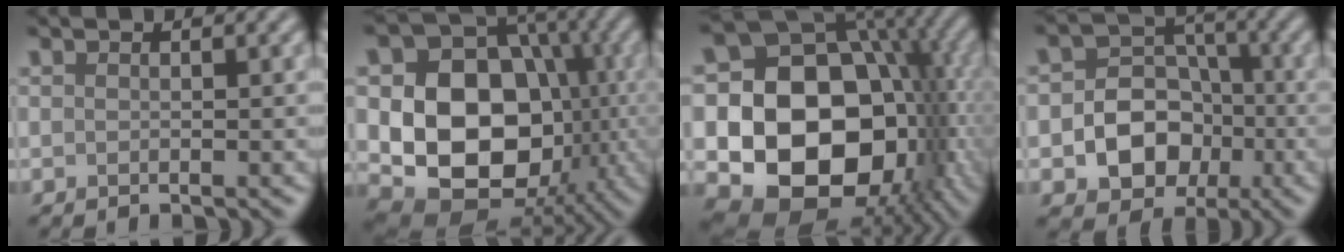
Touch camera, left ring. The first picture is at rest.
{"total": 13.3, "force": [-1.3, 10.5, 8.2], "torque": [-0.123, -0.019, -0.032]}
{"total": 16.6, "force": [-1.7, 13.1, 10.1], "torque": [-0.148, -0.019, -0.023]}
{"total": 7.0, "force": [-1.9, 5.6, 3.6], "torque": [-0.033, -0.002, -0.052]}